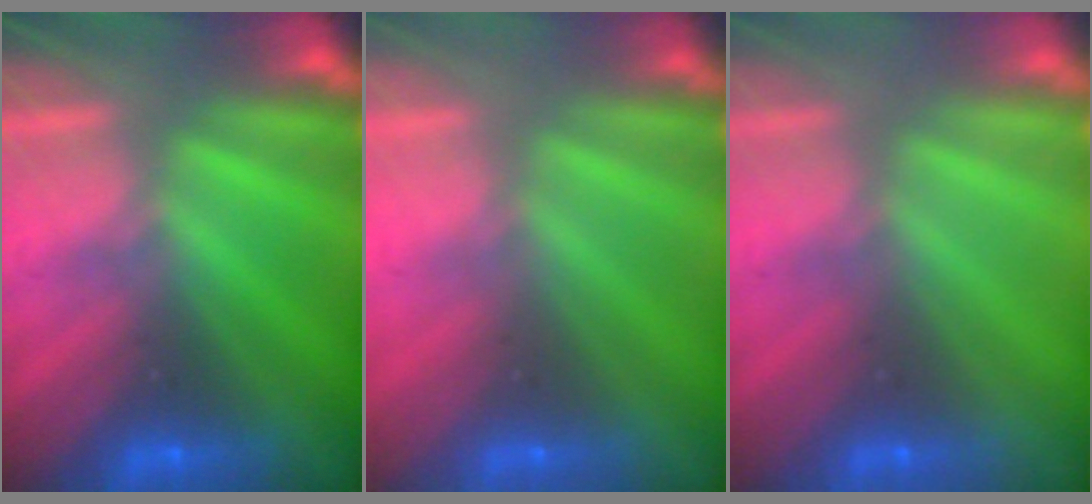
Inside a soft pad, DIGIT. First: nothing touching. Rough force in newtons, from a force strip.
{"total": 2.8}
{"total": 2.9}